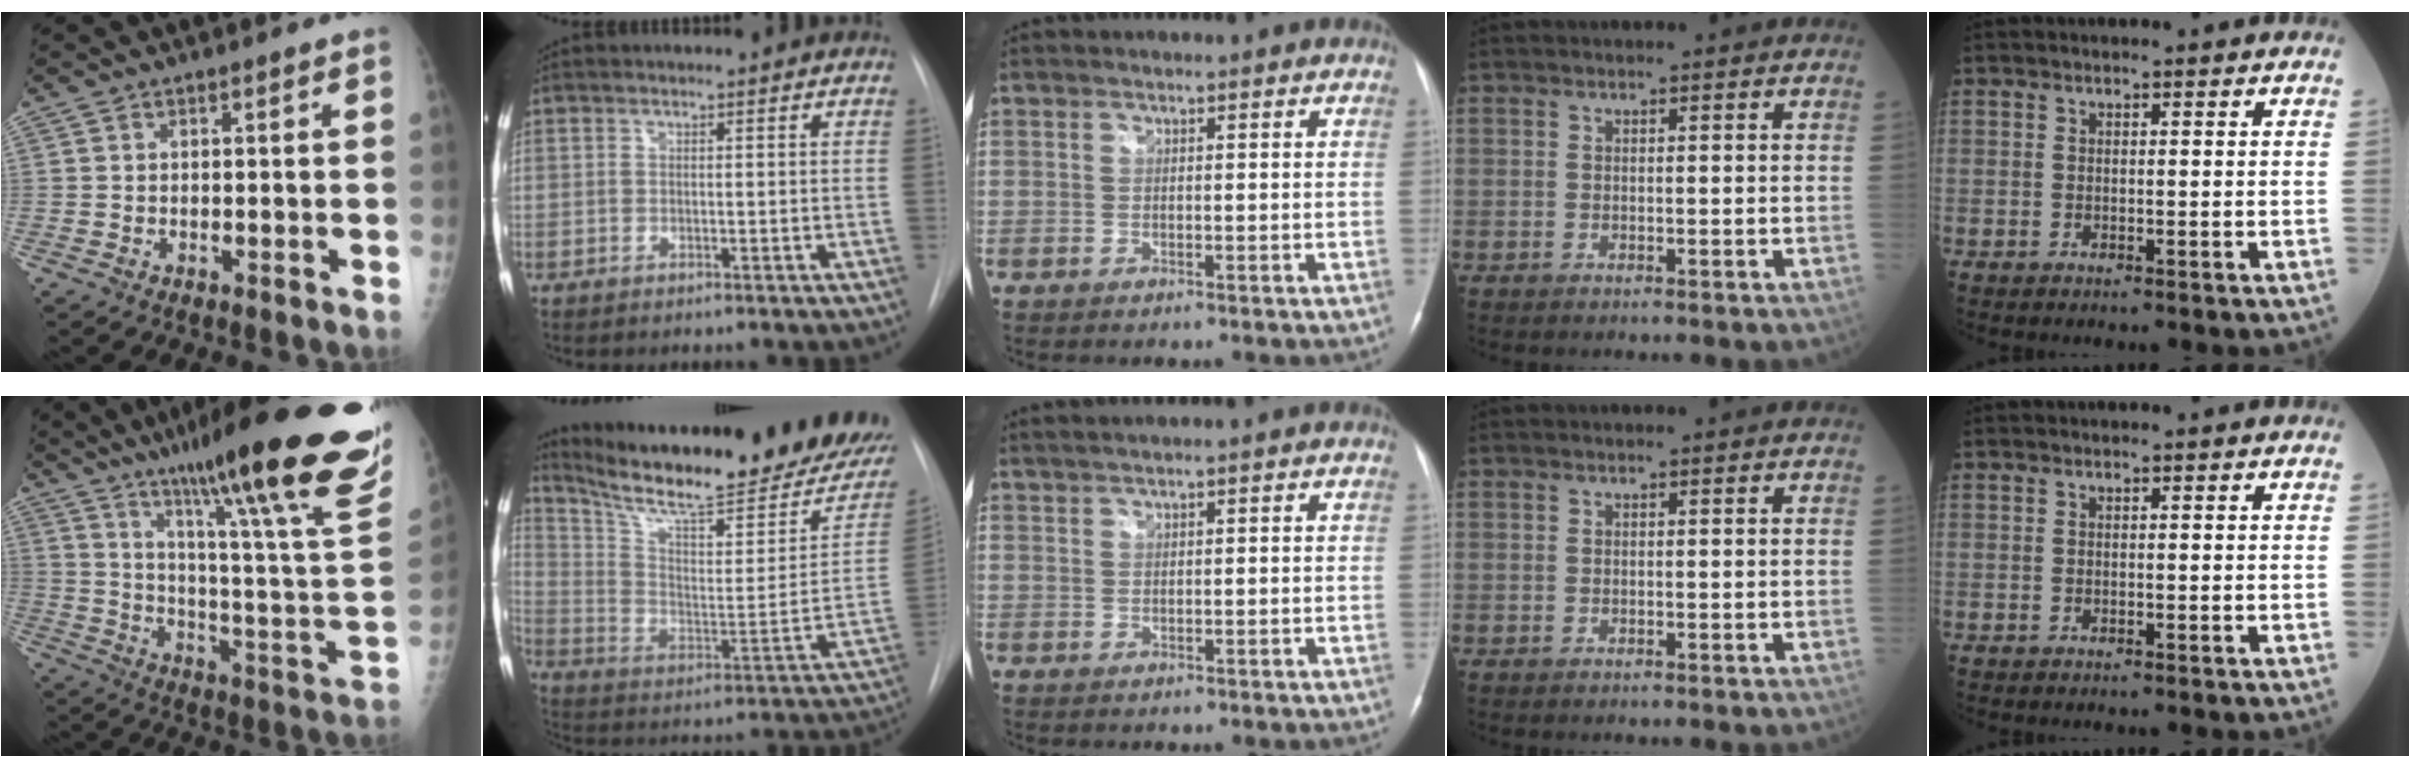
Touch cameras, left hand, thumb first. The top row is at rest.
{"thumb": {"total": 33.4, "force": [21.8, 3.8, 25.0], "torque": [-0.306, -0.084, 0.320]}, "index": {"total": 27.0, "force": [22.8, 3.1, 14.1], "torque": [-0.229, -0.061, 0.324]}, "middle": {"total": 2.3, "force": [1.8, -0.2, 1.4], "torque": [-0.030, 0.017, 0.040]}}